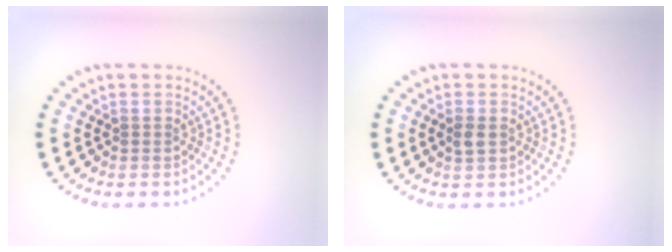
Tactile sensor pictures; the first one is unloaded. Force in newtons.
{"total": 1.3, "press": 1.3, "slide": 0.1}